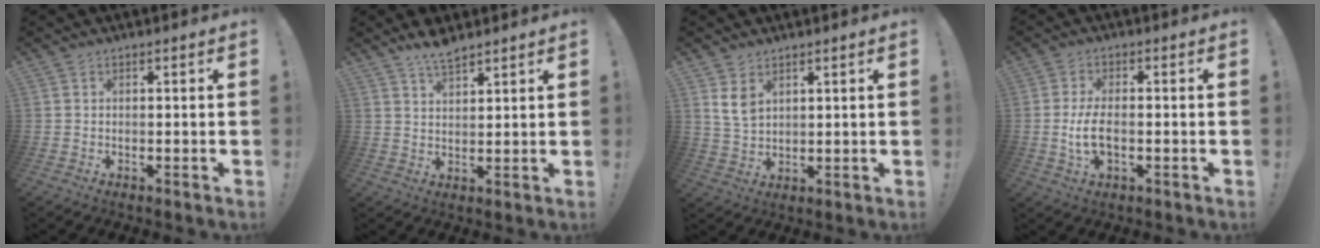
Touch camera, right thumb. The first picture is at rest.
{"total": 5.6, "force": [4.7, 1.3, 2.8], "torque": [-0.041, -0.030, 0.082]}
{"total": 5.9, "force": [3.1, 3.7, 3.3], "torque": [-0.056, -0.017, 0.056]}
{"total": 7.0, "force": [-1.2, 3.2, 6.1], "torque": [-0.117, -0.006, -0.022]}